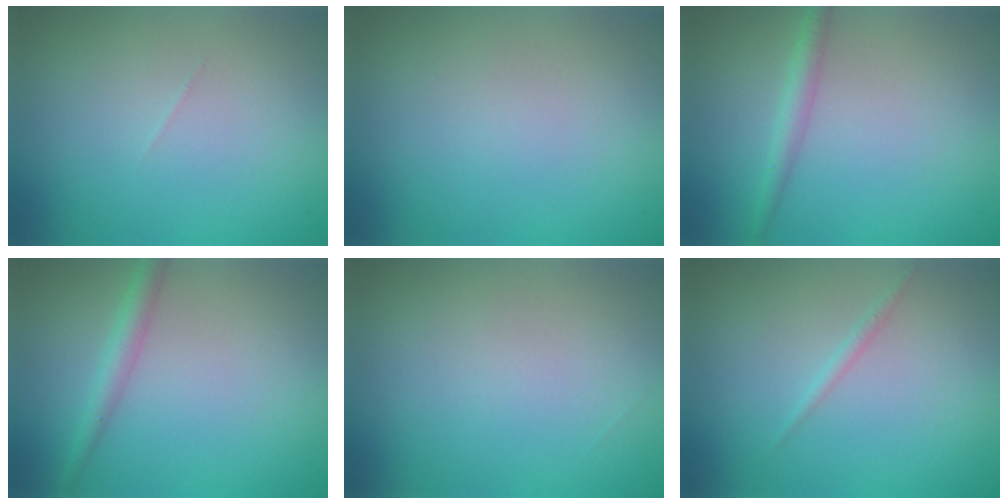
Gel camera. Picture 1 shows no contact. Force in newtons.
{"total": 0.0}
{"total": 1.9, "press": 1.9, "slide": 0.0}
{"total": 2.0, "press": 2.0, "slide": 0.0}
{"total": 0.0}
{"total": 0.7, "press": 0.7, "slide": 0.1}